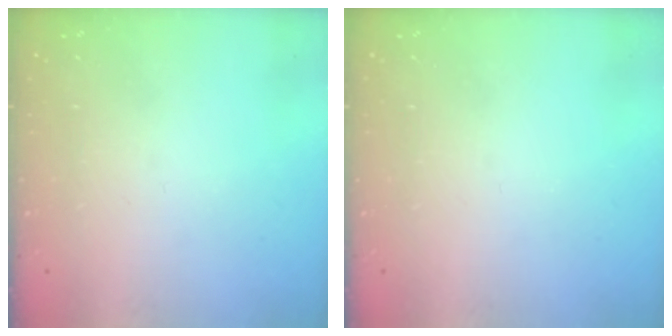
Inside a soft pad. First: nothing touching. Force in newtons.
{"total": 0.0}